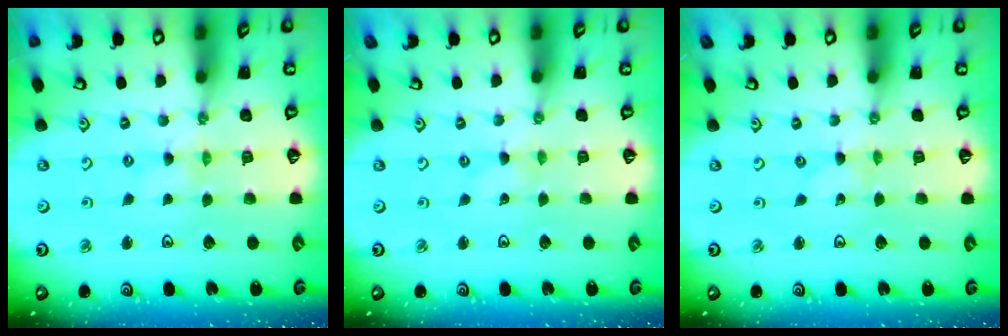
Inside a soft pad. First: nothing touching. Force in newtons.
{"total": 0.0}
{"total": 0.0}